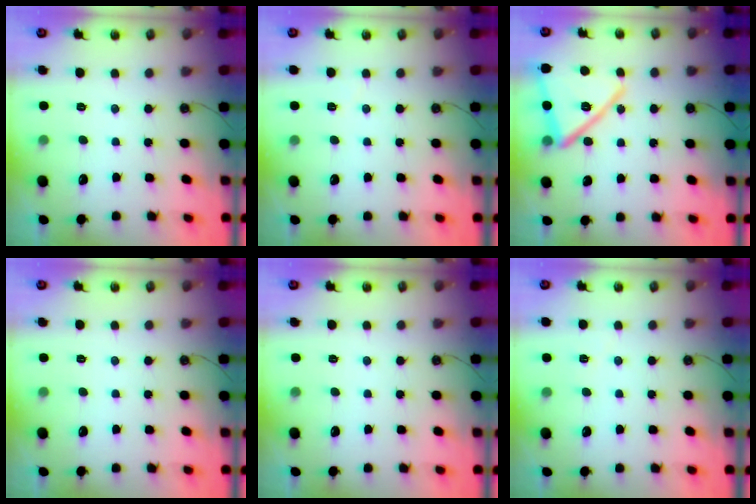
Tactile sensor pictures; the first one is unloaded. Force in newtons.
{"total": 3.0, "press": 3.0, "slide": 0.3}
{"total": 18.2, "press": 18.1, "slide": 1.9}
{"total": 0.0}
{"total": 0.0}
{"total": 2.9, "press": 1.9, "slide": 2.2}